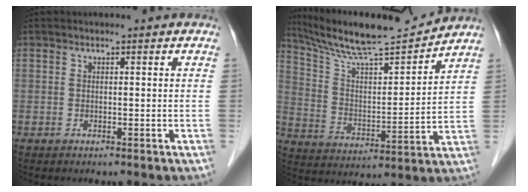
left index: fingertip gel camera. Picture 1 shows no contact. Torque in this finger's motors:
{"motor_torque": [-0.03, -0.16, 0.24, 0.07]}